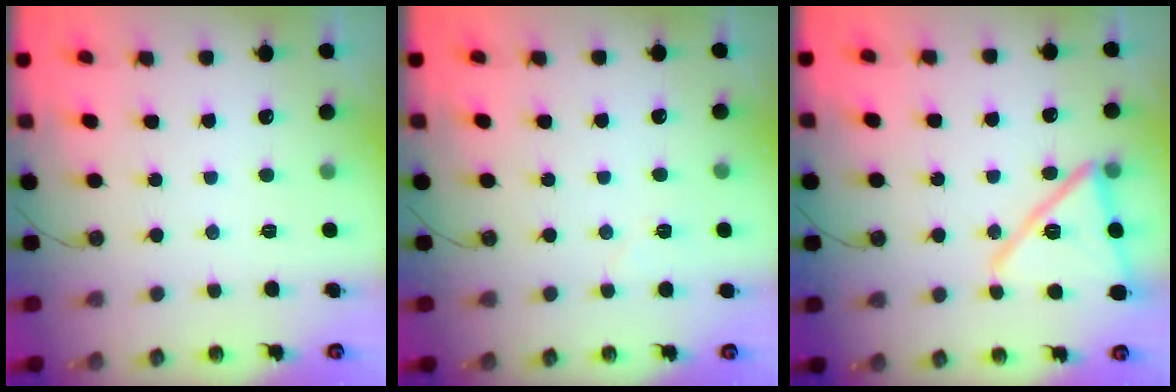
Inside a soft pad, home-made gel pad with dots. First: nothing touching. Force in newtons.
{"total": 5.0, "press": 4.3, "slide": 2.7}
{"total": 15.5, "press": 14.2, "slide": 6.4}